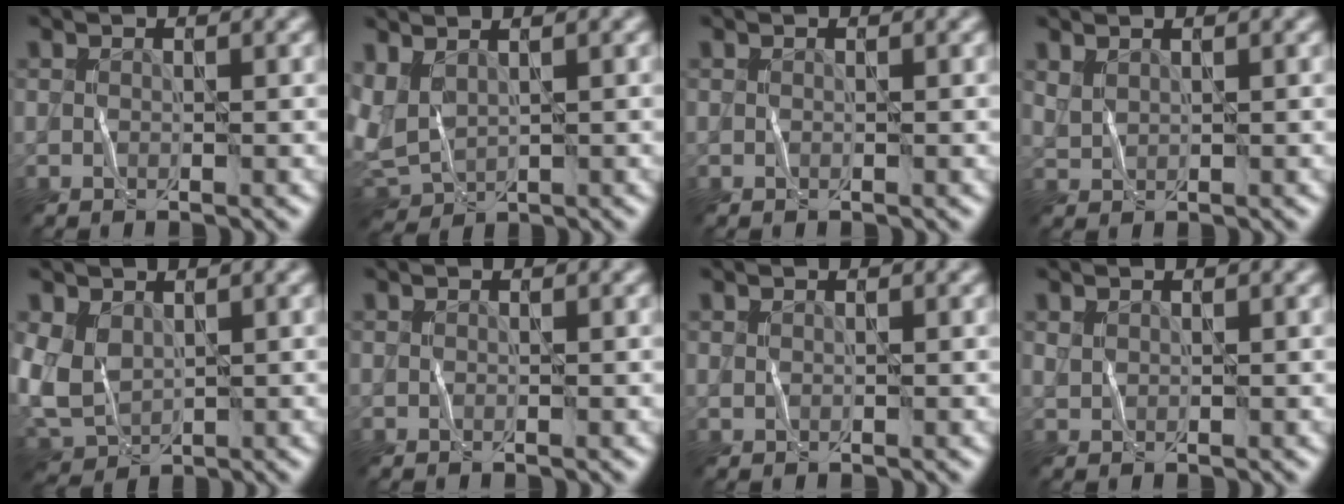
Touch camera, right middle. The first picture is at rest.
{"total": 3.7, "force": [0.3, 2.2, 2.9], "torque": [-0.082, 0.003, 0.006]}
{"total": 0.0}
{"total": 1.0, "force": [0.8, 0.4, 0.5], "torque": [-0.018, 0.000, 0.023]}
{"total": 4.2, "force": [0.3, 3.0, 2.9], "torque": [-0.075, -0.006, 0.005]}
{"total": 0.0}
{"total": 0.0}
{"total": 0.5, "force": [0.4, 0.3, 0.2], "torque": [-0.010, -0.002, 0.013]}